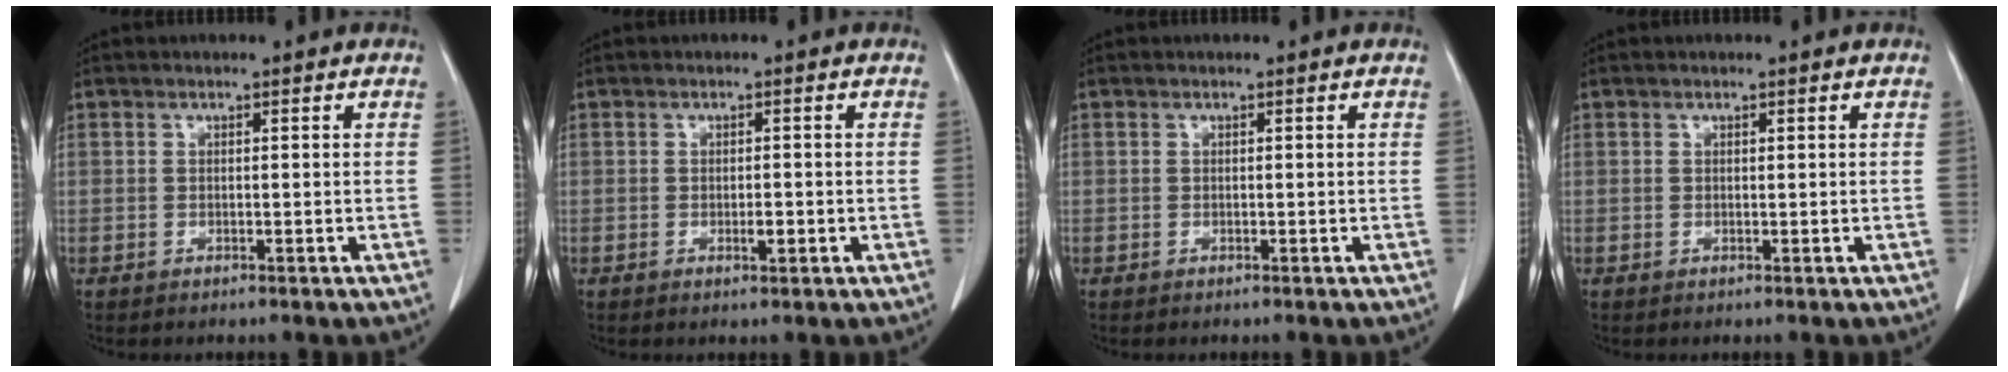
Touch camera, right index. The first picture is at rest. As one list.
[{"total": 1.6, "force": [-0.4, 0.5, 1.4], "torque": [-0.026, -0.001, -0.004]}, {"total": 0.0}, {"total": 0.0}]